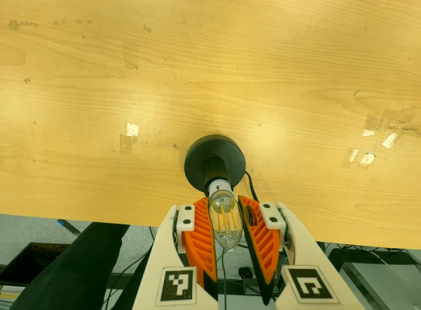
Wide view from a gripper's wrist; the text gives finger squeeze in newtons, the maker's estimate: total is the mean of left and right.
{"total": 13.3, "left": 12.7, "right": 14.0}